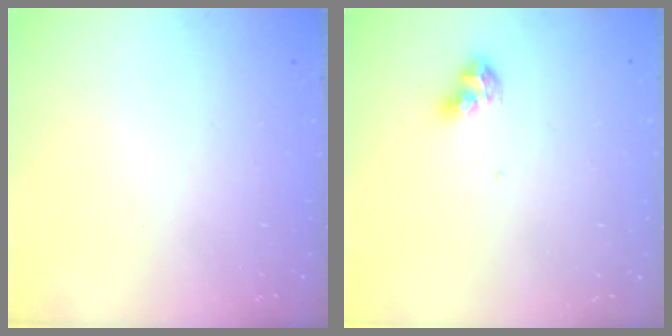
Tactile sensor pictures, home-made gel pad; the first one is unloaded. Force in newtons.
{"total": 9.0, "press": 9.0, "slide": 0.9}